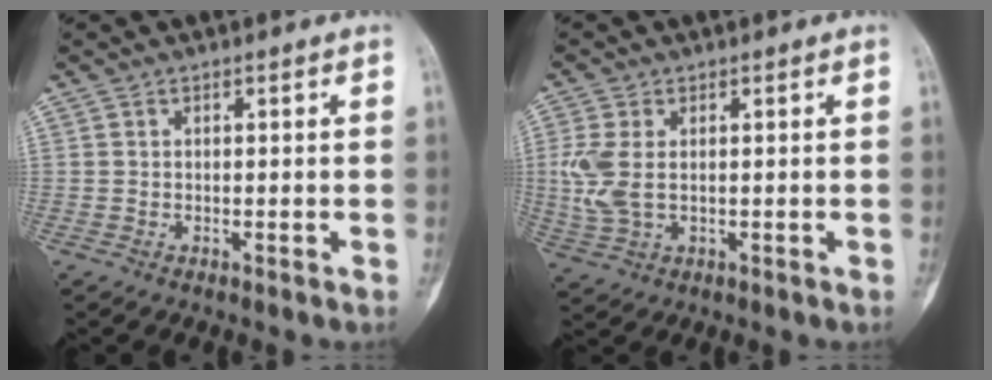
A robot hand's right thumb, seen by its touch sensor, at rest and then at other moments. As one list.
[{"total": 6.3, "force": [0.5, 3.7, 5.1], "torque": [-0.139, 0.000, 0.016]}]